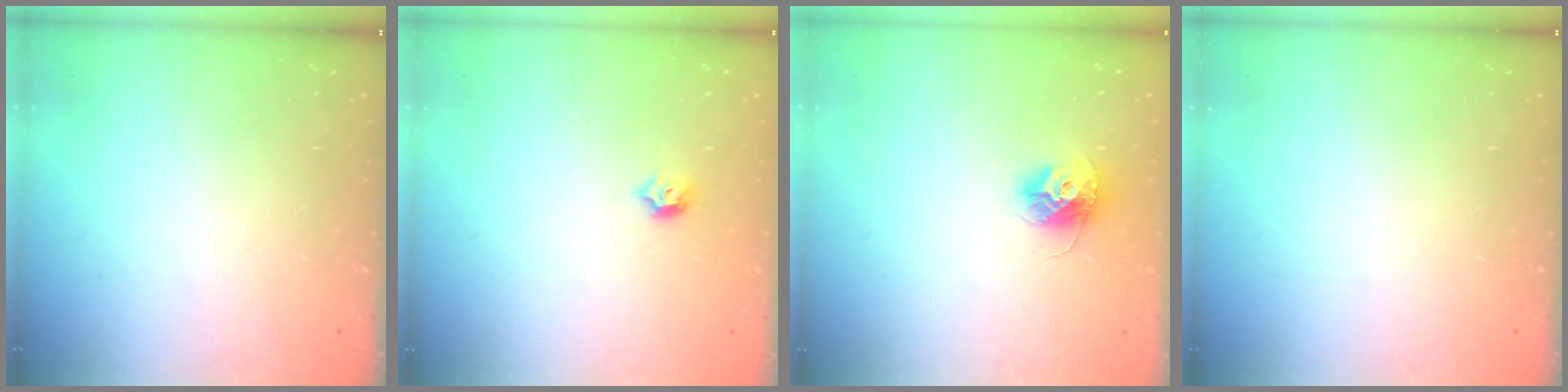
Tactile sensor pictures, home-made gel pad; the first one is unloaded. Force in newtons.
{"total": 4.9, "press": 4.8, "slide": 0.9}
{"total": 10.4, "press": 10.4, "slide": 0.5}
{"total": 0.0}